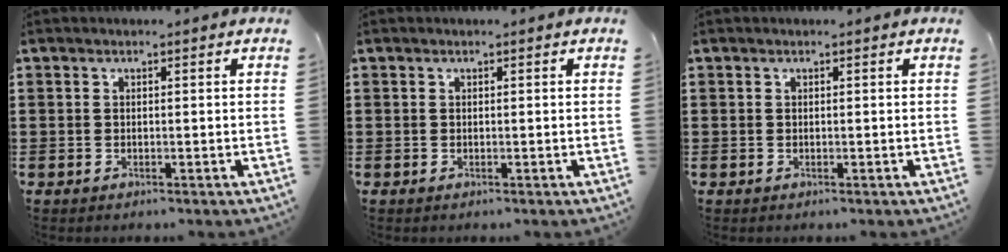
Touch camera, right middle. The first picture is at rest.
{"total": 0.0}
{"total": 0.0}